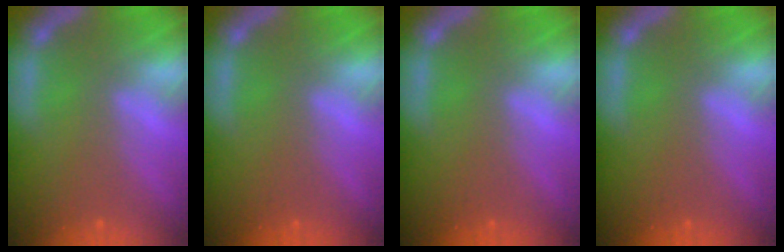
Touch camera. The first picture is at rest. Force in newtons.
{"total": 0.0}
{"total": 0.0}
{"total": 0.0}